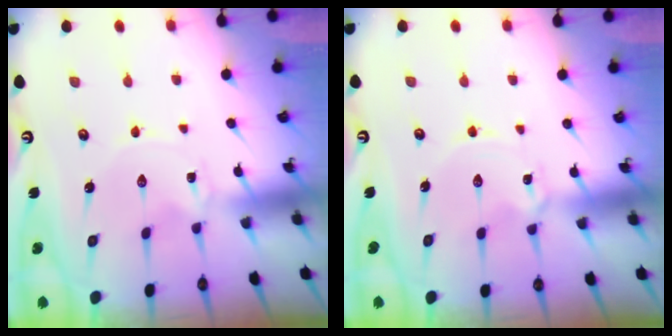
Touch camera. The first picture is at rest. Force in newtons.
{"total": 1.7, "press": 1.7, "slide": 0.2}